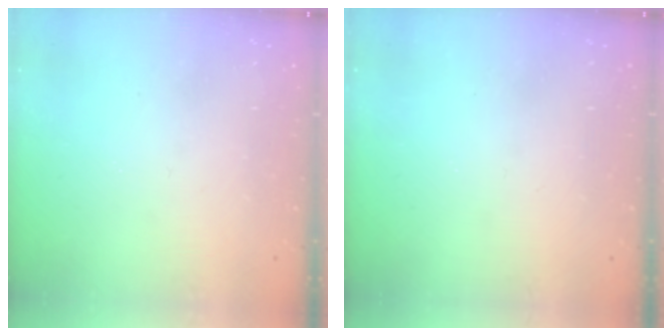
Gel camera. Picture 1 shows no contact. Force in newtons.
{"total": 0.0}